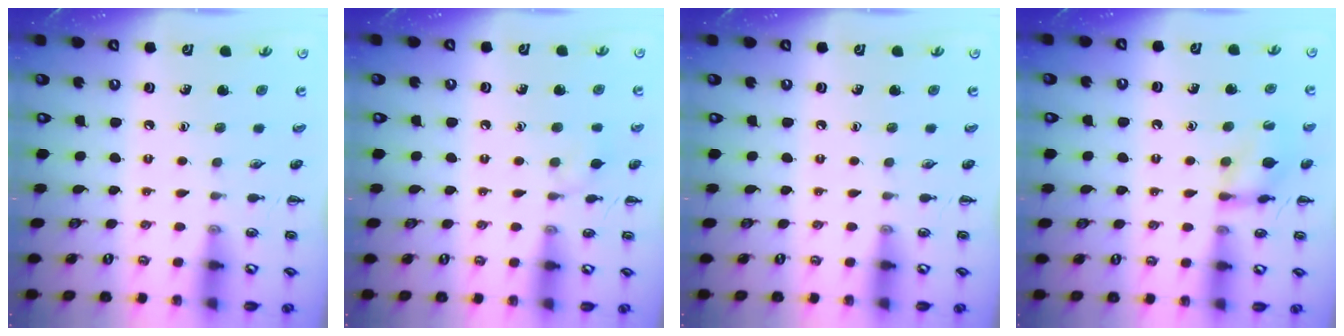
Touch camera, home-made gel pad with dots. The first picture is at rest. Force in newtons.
{"total": 5.6, "press": 5.3, "slide": 1.9}
{"total": 0.0}
{"total": 12.1, "press": 12.0, "slide": 1.8}